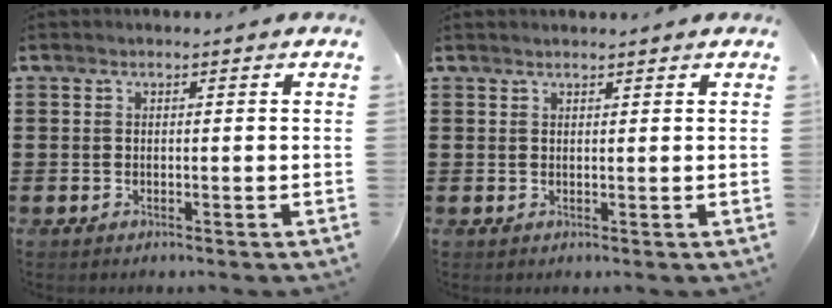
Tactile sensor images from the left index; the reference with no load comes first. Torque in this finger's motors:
{"motor_torque": [2.14, -0.01, 0.07, -0.01]}